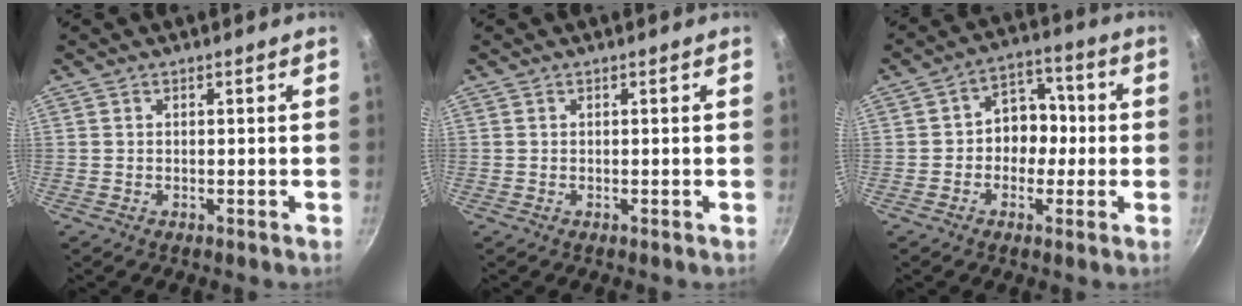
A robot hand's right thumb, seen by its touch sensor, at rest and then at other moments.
{"total": 0.0}
{"total": 8.5, "force": [-0.7, 7.0, 4.8], "torque": [-0.009, 0.030, -0.025]}